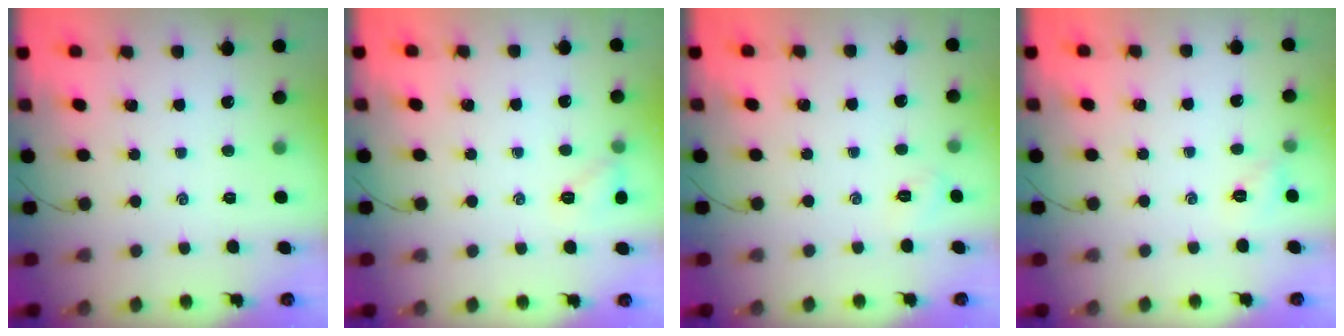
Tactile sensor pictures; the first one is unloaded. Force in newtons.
{"total": 6.5, "press": 6.2, "slide": 1.7}
{"total": 2.6, "press": 2.4, "slide": 0.8}
{"total": 3.3, "press": 3.3, "slide": 0.2}